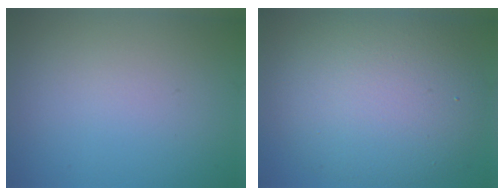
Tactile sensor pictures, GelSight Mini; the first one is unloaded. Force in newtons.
{"total": 9.5, "press": 9.5, "slide": 0.4}